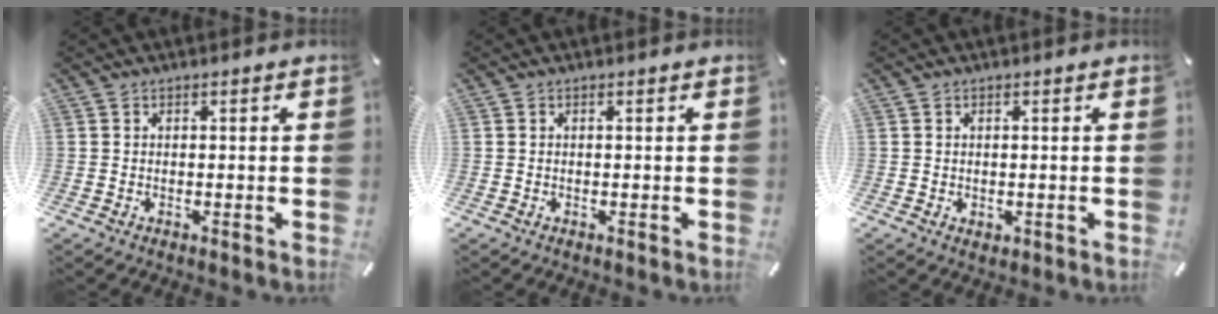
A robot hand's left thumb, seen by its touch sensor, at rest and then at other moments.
{"total": 0.0}
{"total": 0.7, "force": [0.1, 0.7, 0.3], "torque": [-0.005, 0.004, 0.002]}